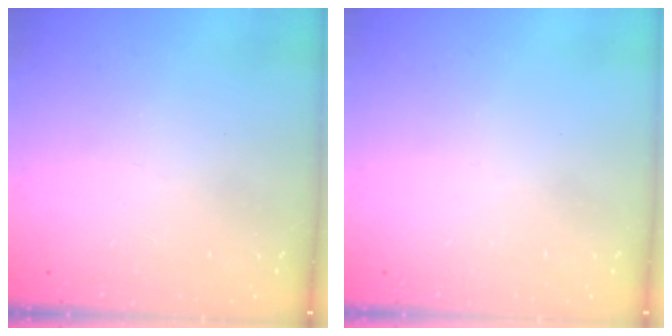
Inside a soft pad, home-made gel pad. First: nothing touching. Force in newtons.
{"total": 0.0}